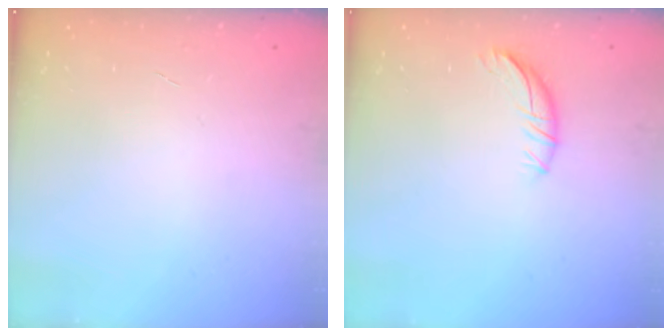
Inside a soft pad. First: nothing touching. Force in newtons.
{"total": 7.5, "press": 7.5, "slide": 0.7}